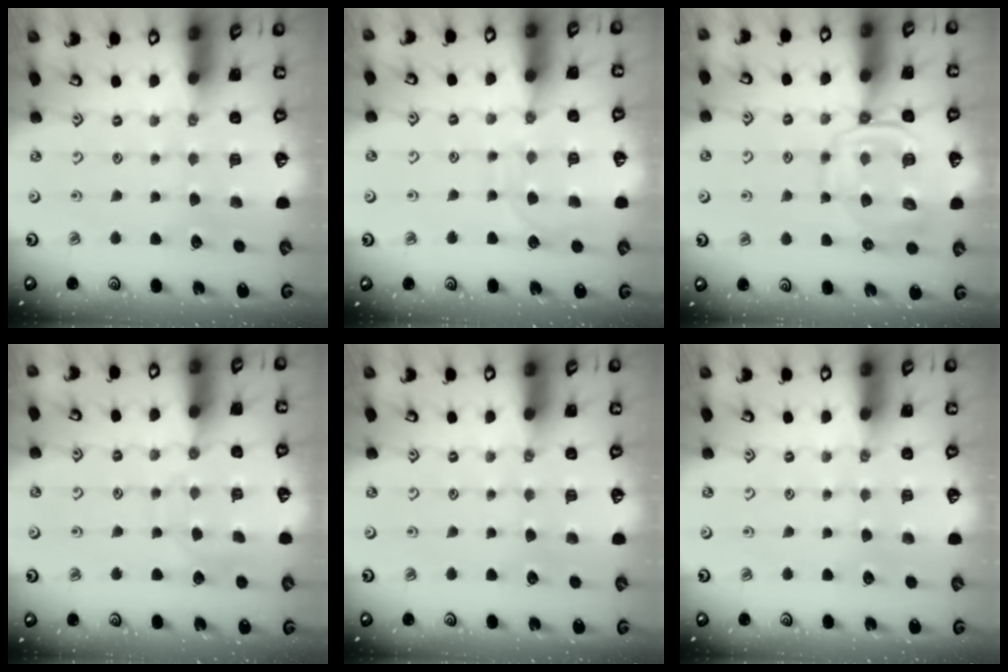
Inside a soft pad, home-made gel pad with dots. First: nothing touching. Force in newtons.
{"total": 7.2, "press": 7.2, "slide": 0.6}
{"total": 9.4, "press": 9.4, "slide": 1.1}
{"total": 5.0, "press": 5.0, "slide": 0.4}
{"total": 0.0}
{"total": 0.0}